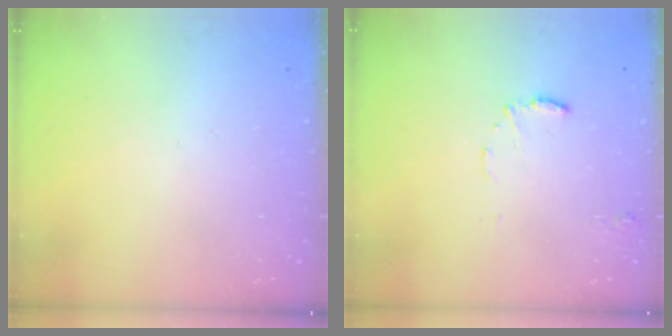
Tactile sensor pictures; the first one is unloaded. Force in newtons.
{"total": 6.1, "press": 6.1, "slide": 0.6}